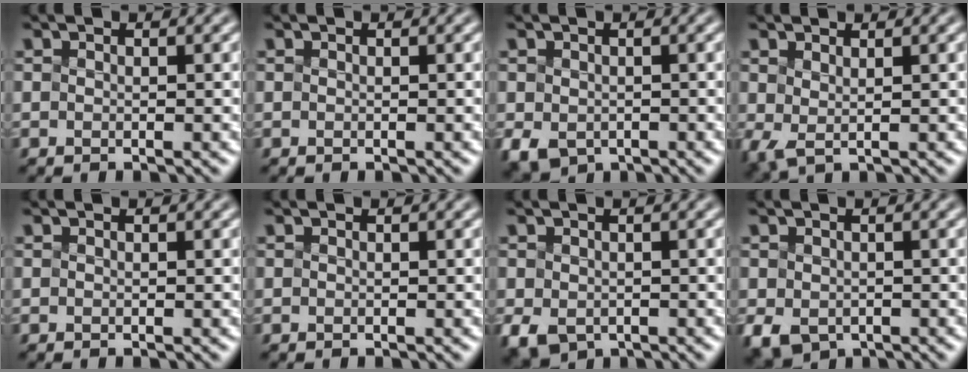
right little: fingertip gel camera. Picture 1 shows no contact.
{"total": 0.0}
{"total": 2.7, "force": [-0.9, 2.1, 1.4], "torque": [-0.030, -0.012, -0.016]}
{"total": 1.7, "force": [0.7, 0.6, 1.4], "torque": [-0.037, -0.002, 0.015]}
{"total": 0.0}
{"total": 0.0}
{"total": 2.9, "force": [-1.1, 2.1, 1.6], "torque": [-0.034, -0.013, -0.019]}
{"total": 2.9, "force": [-1.1, 2.2, 1.6], "torque": [-0.033, -0.013, -0.019]}